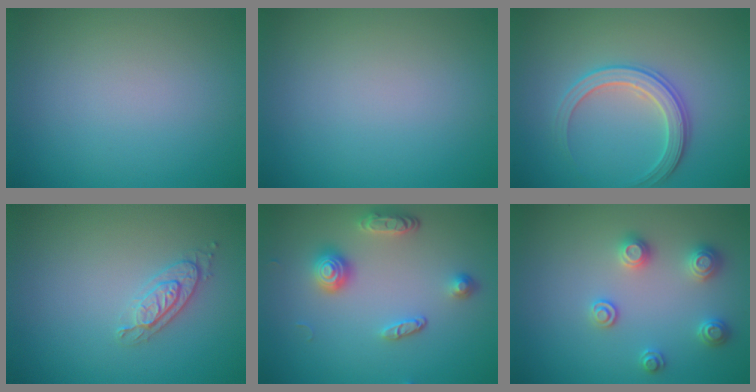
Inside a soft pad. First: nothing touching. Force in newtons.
{"total": 0.0}
{"total": 3.0, "press": 2.9, "slide": 0.3}
{"total": 2.1, "press": 2.0, "slide": 0.6}
{"total": 3.5, "press": 2.9, "slide": 1.9}
{"total": 2.6, "press": 2.6, "slide": 0.1}